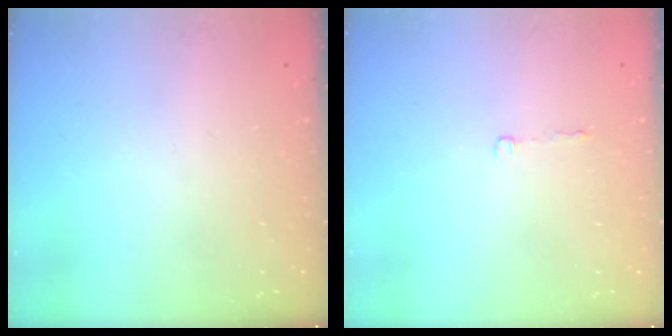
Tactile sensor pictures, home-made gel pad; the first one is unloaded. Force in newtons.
{"total": 2.2, "press": 2.2, "slide": 0.4}